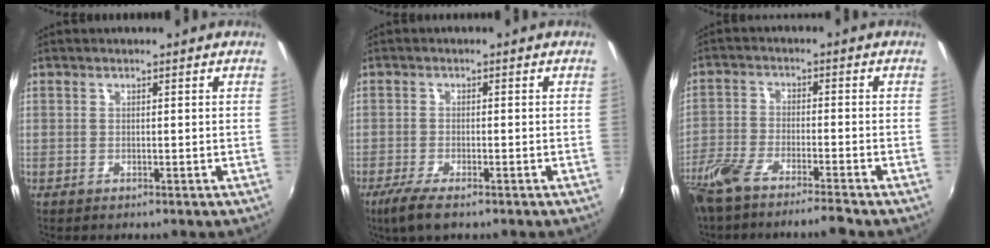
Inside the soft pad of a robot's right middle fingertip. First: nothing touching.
{"total": 5.5, "force": [-3.8, 1.2, 3.9], "torque": [-0.093, -0.019, -0.069]}
{"total": 8.9, "force": [-7.5, 0.8, 4.8], "torque": [-0.118, -0.021, -0.144]}